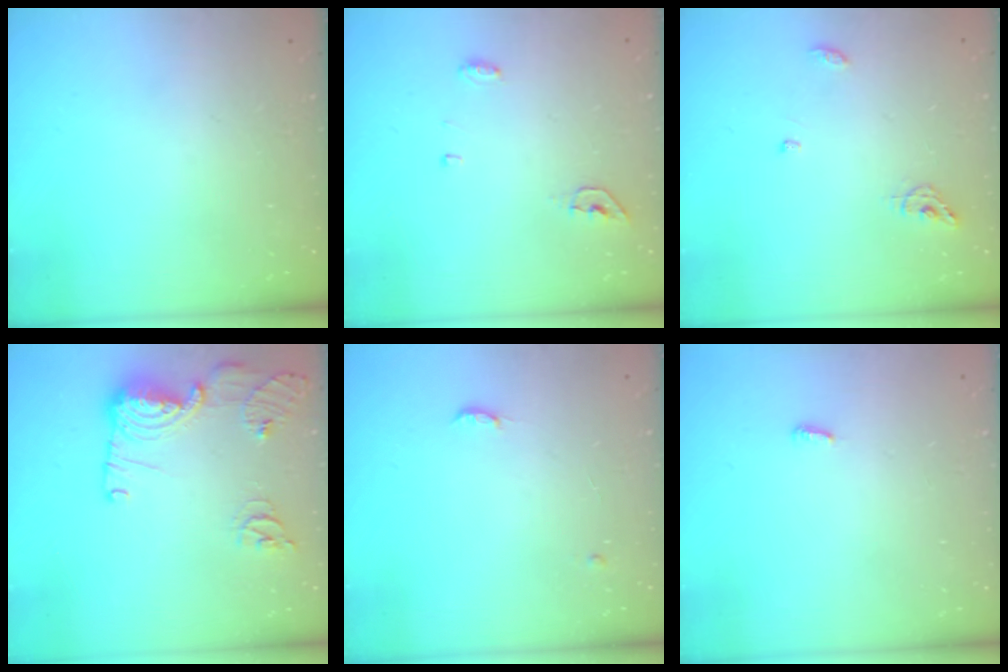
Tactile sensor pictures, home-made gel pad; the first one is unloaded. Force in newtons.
{"total": 4.5, "press": 4.2, "slide": 1.5}
{"total": 6.4, "press": 6.4, "slide": 0.1}
{"total": 15.2, "press": 14.9, "slide": 2.8}
{"total": 7.8, "press": 4.4, "slide": 6.4}
{"total": 2.6, "press": 2.6, "slide": 0.2}